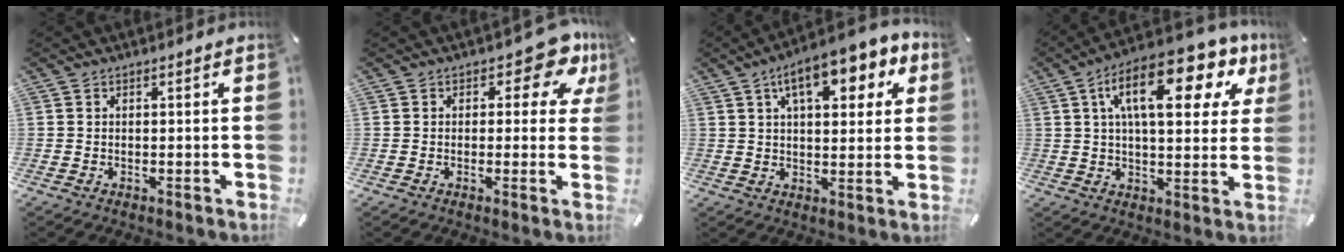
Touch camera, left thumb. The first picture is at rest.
{"total": 8.9, "force": [4.7, 4.5, 6.0], "torque": [-0.063, -0.027, 0.074]}
{"total": 13.0, "force": [6.6, 6.1, 9.4], "torque": [-0.138, -0.013, 0.108]}
{"total": 18.9, "force": [8.5, 7.8, 15.0], "torque": [-0.245, -0.022, 0.134]}